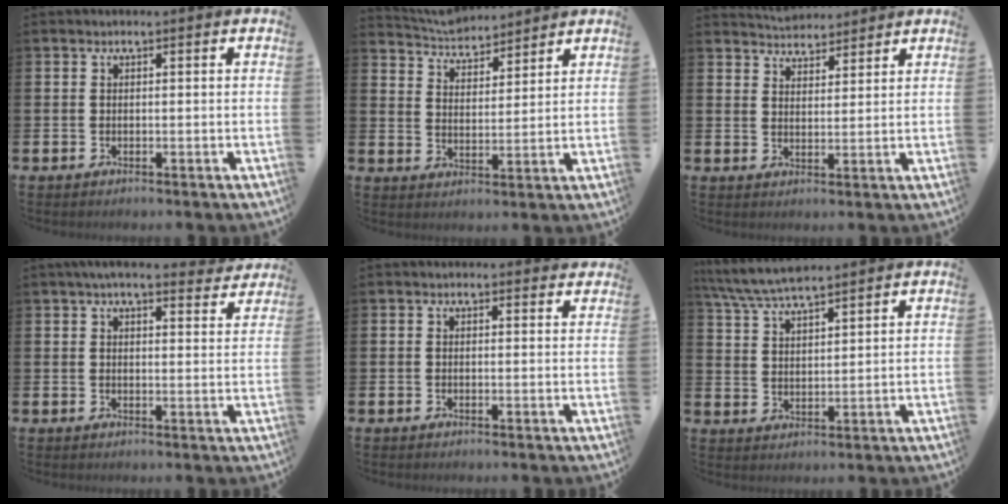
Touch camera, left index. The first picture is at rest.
{"total": 4.8, "force": [4.7, 1.0, 0.0], "torque": [-0.024, -0.032, 0.082]}
{"total": 4.1, "force": [4.0, 0.6, -0.5], "torque": [-0.009, -0.021, 0.075]}
{"total": 5.1, "force": [4.7, 1.0, 2.0], "torque": [-0.029, -0.021, 0.080]}
{"total": 0.7, "force": [0.5, 0.4, 0.2], "torque": [0.007, 0.000, 0.007]}
{"total": 6.2, "force": [5.8, 0.6, 1.9], "torque": [-0.059, -0.021, 0.106]}